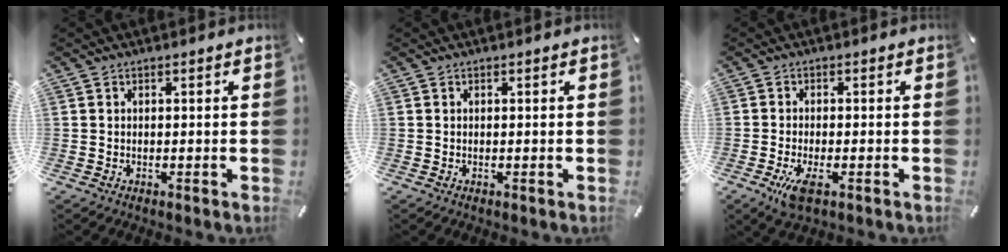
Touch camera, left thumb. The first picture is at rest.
{"total": 0.0}
{"total": 5.2, "force": [-2.2, 1.6, 4.5], "torque": [-0.087, -0.007, -0.035]}